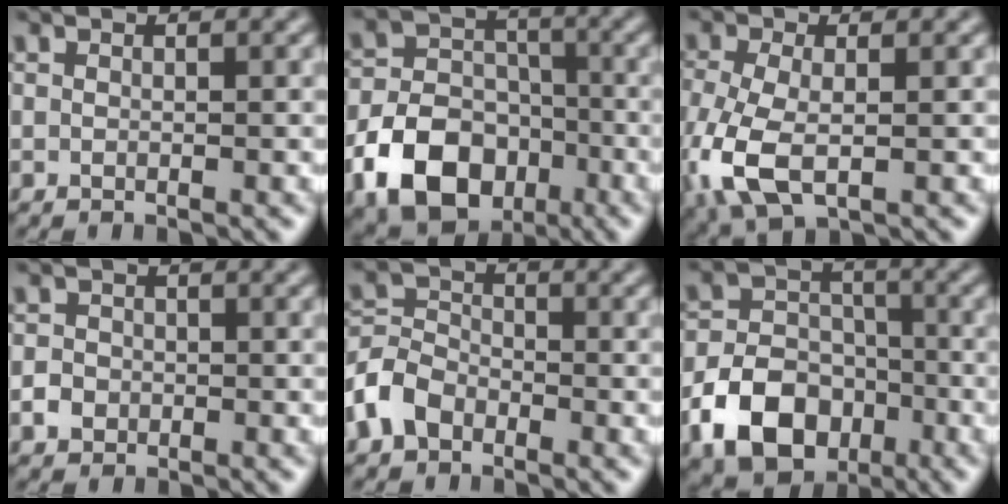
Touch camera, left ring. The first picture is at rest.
{"total": 9.6, "force": [-4.3, 6.8, 5.2], "torque": [-0.091, -0.007, -0.085]}
{"total": 6.8, "force": [-1.9, 3.7, 5.4], "torque": [-0.141, -0.017, -0.040]}
{"total": 1.5, "force": [-0.5, 1.3, 0.4], "torque": [0.000, 0.000, -0.012]}
{"total": 4.0, "force": [-2.3, 2.7, 1.7], "torque": [-0.038, 0.005, -0.057]}
{"total": 8.3, "force": [-3.8, 6.0, 4.4], "torque": [-0.079, -0.007, -0.075]}